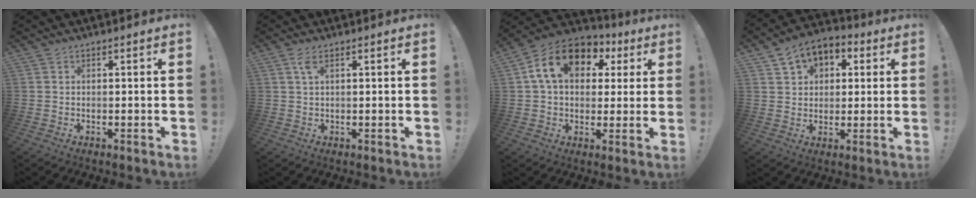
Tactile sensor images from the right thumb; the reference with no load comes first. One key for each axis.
{"total": 2.8, "fx": 1.2, "fy": 0.6, "fz": 2.4, "tx": -0.043, "ty": -0.001, "tz": 0.019}
{"total": 16.7, "fx": 6.0, "fy": 11.5, "fz": 10.5, "tx": -0.167, "ty": -0.002, "tz": 0.110}
{"total": 7.9, "fx": 4.1, "fy": 6.0, "fz": 3.1, "tx": -0.050, "ty": -0.021, "tz": 0.079}